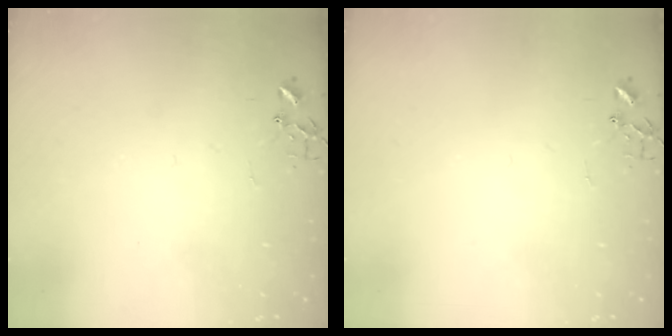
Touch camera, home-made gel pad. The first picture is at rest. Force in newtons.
{"total": 0.0}